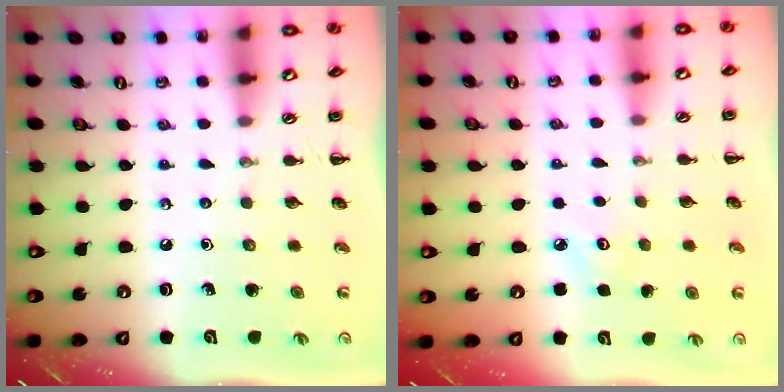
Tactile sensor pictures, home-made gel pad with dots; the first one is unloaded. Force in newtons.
{"total": 2.6, "press": 2.5, "slide": 0.7}